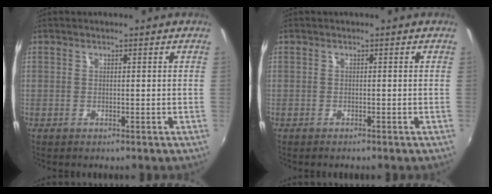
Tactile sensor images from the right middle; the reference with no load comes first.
{"total": 0.5, "force": [-0.5, 0.1, 0.1], "torque": [-0.002, -0.003, -0.011]}